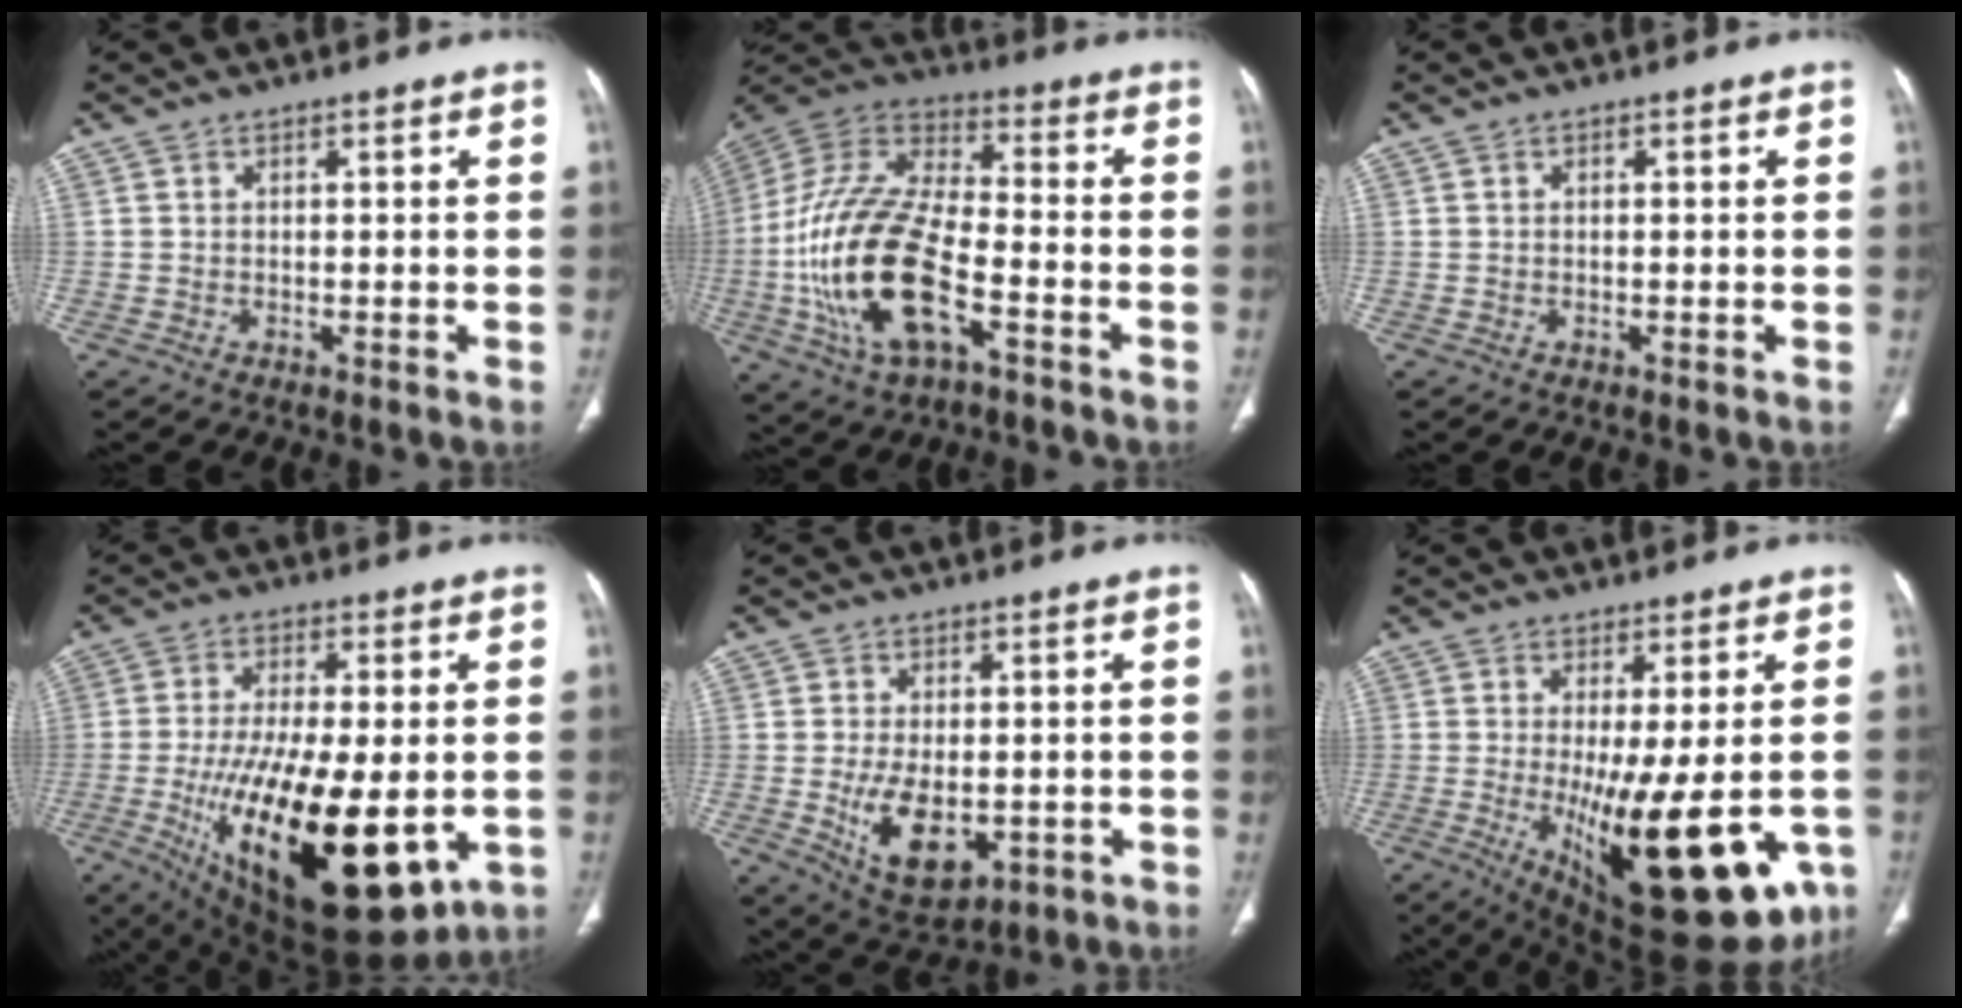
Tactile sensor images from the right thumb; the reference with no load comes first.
{"total": 23.0, "force": [-6.9, 10.8, 19.1], "torque": [-0.399, 0.026, -0.123]}
{"total": 0.0}
{"total": 26.1, "force": [-6.3, 10.4, 23.1], "torque": [-0.389, -0.031, -0.076]}
{"total": 10.7, "force": [-2.2, 6.1, 8.5], "torque": [-0.131, -0.009, -0.017]}
{"total": 21.2, "force": [-5.2, 7.0, 19.3], "torque": [-0.256, -0.035, -0.052]}